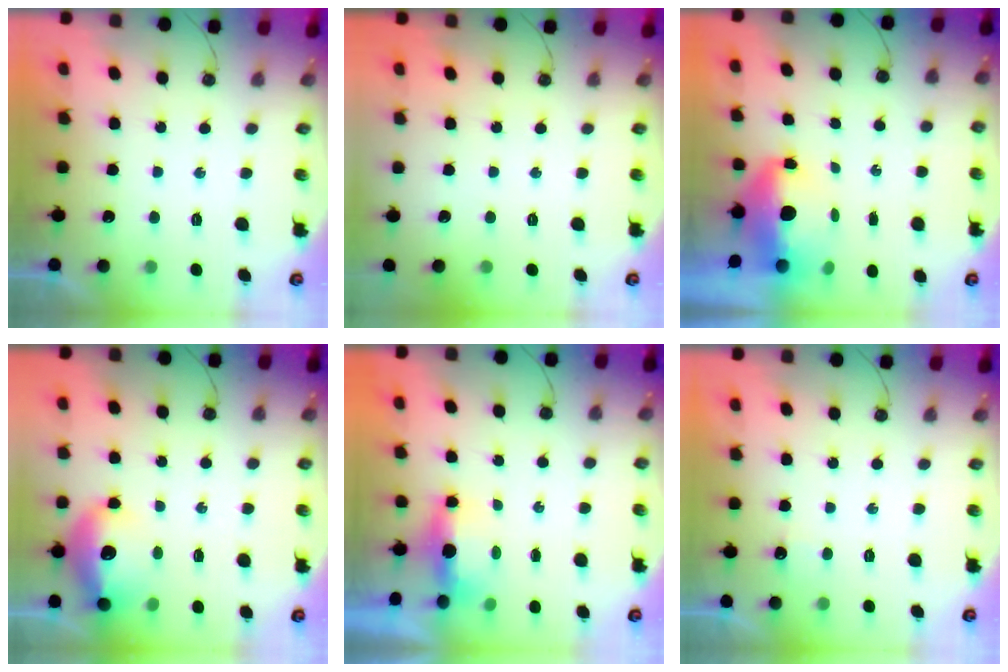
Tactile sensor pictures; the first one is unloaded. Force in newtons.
{"total": 0.0}
{"total": 7.5, "press": 7.4, "slide": 1.2}
{"total": 14.1, "press": 14.0, "slide": 1.1}
{"total": 5.1, "press": 4.9, "slide": 1.3}
{"total": 2.7, "press": 2.6, "slide": 0.8}